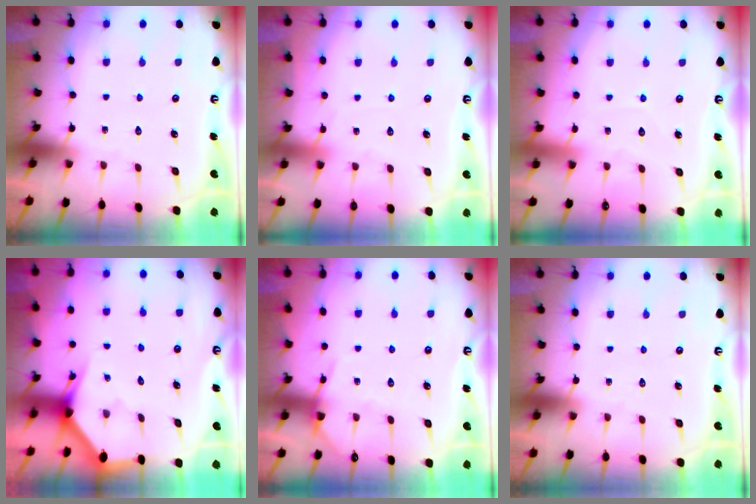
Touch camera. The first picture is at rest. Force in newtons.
{"total": 4.0, "press": 4.0, "slide": 0.5}
{"total": 3.7, "press": 3.7, "slide": 0.2}
{"total": 3.0, "press": 3.0, "slide": 0.1}
{"total": 5.8, "press": 5.8, "slide": 0.7}
{"total": 0.0}